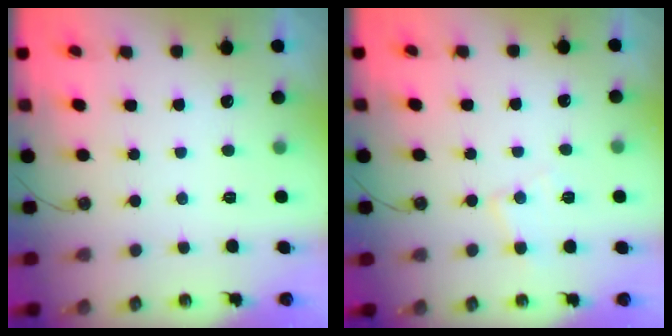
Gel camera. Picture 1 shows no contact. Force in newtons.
{"total": 6.8, "press": 6.8, "slide": 0.3}